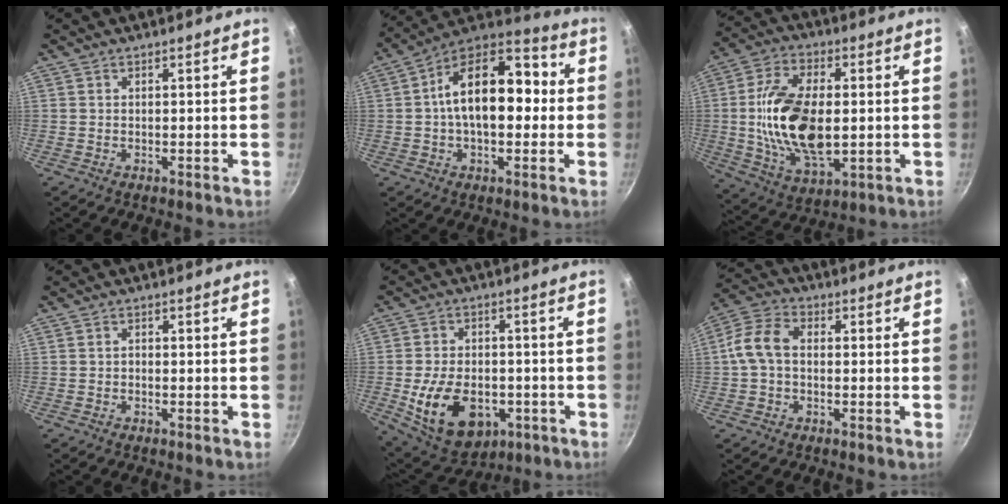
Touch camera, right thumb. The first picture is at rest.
{"total": 18.3, "force": [1.1, 10.3, 15.1], "torque": [-0.217, 0.040, 0.005]}
{"total": 19.1, "force": [-0.1, 10.0, 16.2], "torque": [-0.306, -0.005, 0.005]}
{"total": 0.7, "force": [-0.3, 0.5, 0.4], "torque": [-0.003, 0.002, -0.010]}
{"total": 15.7, "force": [-4.5, 10.4, 10.9], "torque": [-0.171, 0.010, -0.053]}
{"total": 7.9, "force": [0.0, 5.3, 5.9], "torque": [-0.117, 0.026, -0.010]}